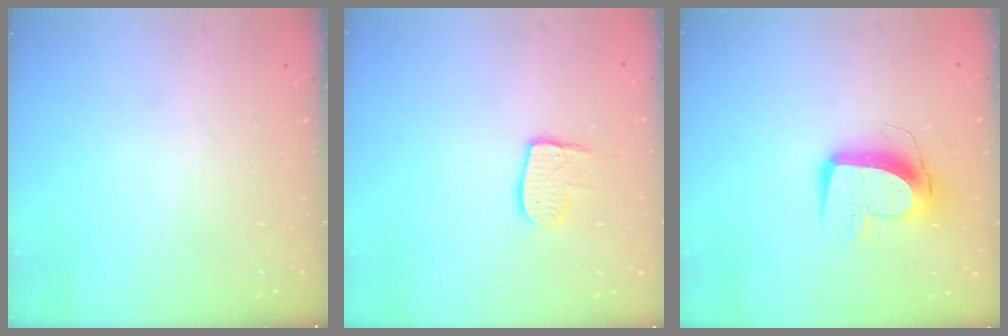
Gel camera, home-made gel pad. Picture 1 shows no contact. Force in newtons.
{"total": 8.7, "press": 8.6, "slide": 0.7}
{"total": 11.8, "press": 11.7, "slide": 1.1}